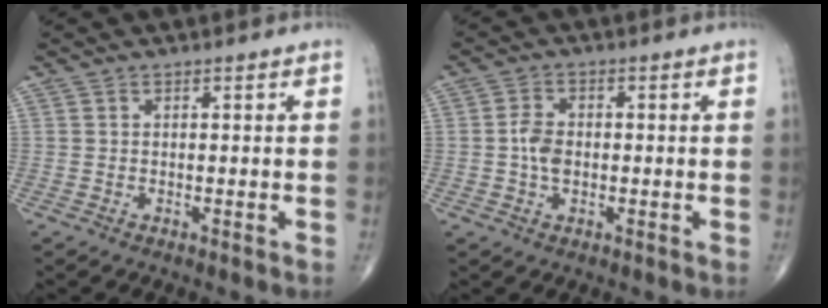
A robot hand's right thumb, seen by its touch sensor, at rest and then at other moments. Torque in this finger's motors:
{"motor_torque": [1.46, 0.75, 1.08, -0.05, -0.03]}